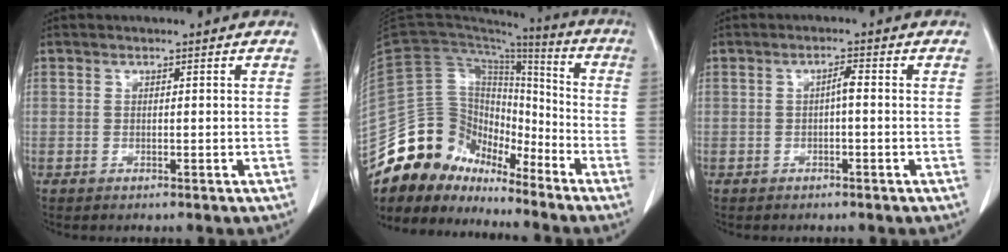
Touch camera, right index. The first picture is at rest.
{"total": 15.1, "force": [-12.8, 7.1, 3.6], "torque": [-0.059, 0.076, -0.236]}
{"total": 1.7, "force": [-0.2, 0.2, 1.6], "torque": [-0.027, 0.004, -0.005]}